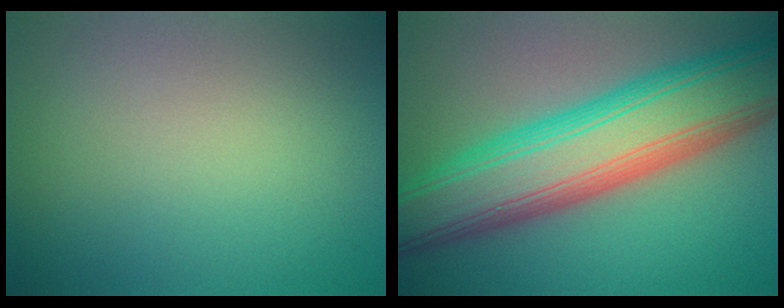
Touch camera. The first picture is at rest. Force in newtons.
{"total": 12.1, "press": 12.1, "slide": 0.5}